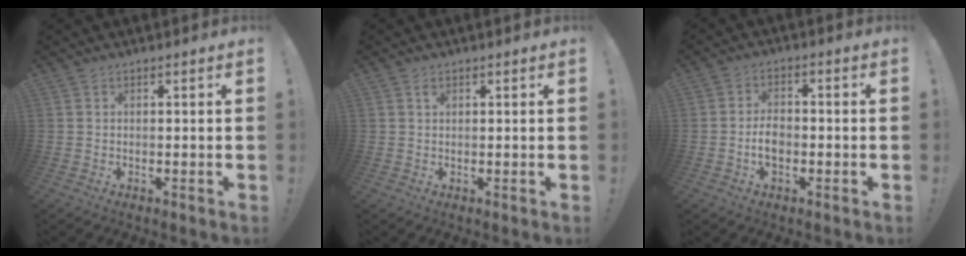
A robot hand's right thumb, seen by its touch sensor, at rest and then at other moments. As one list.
[{"total": 0.8, "force": [0.5, 0.5, 0.3], "torque": [0.002, -0.002, 0.007]}, {"total": 7.2, "force": [-2.1, 4.6, 5.1], "torque": [-0.089, 0.006, -0.038]}]